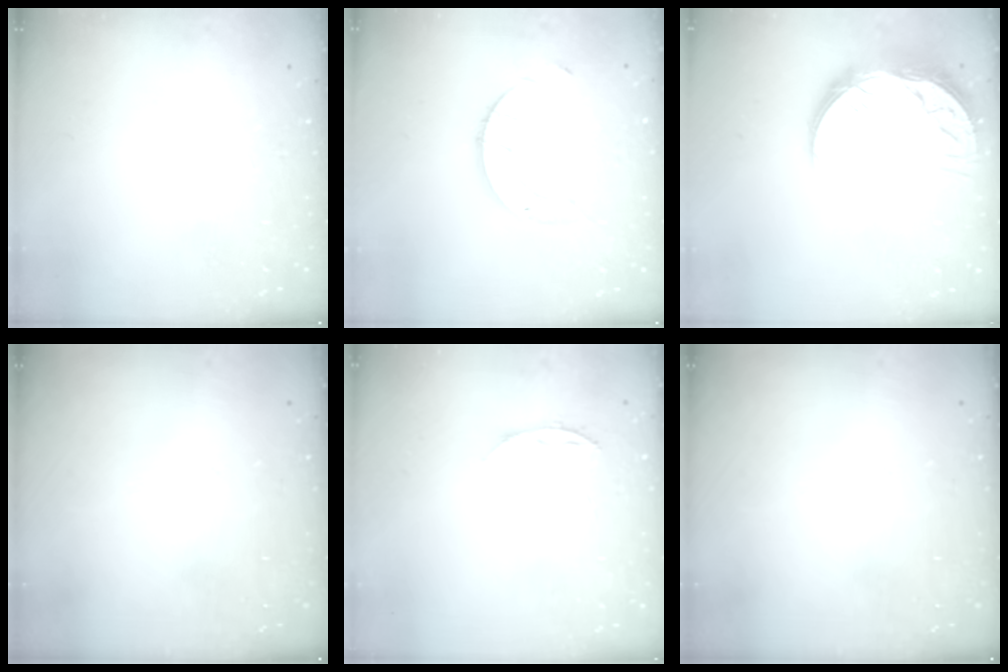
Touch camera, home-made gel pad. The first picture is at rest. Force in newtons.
{"total": 5.6, "press": 5.6, "slide": 0.1}
{"total": 13.1, "press": 13.1, "slide": 0.6}
{"total": 0.0}
{"total": 5.1, "press": 5.1, "slide": 0.7}
{"total": 0.0}